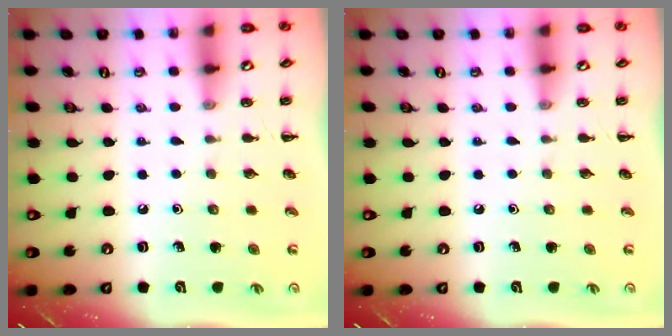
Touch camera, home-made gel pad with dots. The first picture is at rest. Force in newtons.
{"total": 0.0}